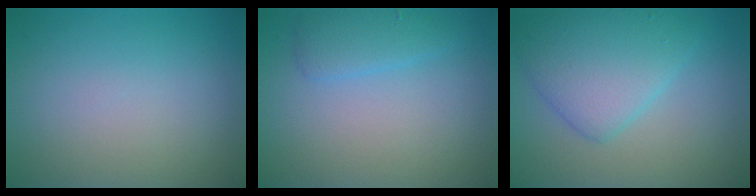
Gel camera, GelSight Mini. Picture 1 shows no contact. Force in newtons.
{"total": 2.1, "press": 2.1, "slide": 0.2}
{"total": 5.4, "press": 5.4, "slide": 0.2}